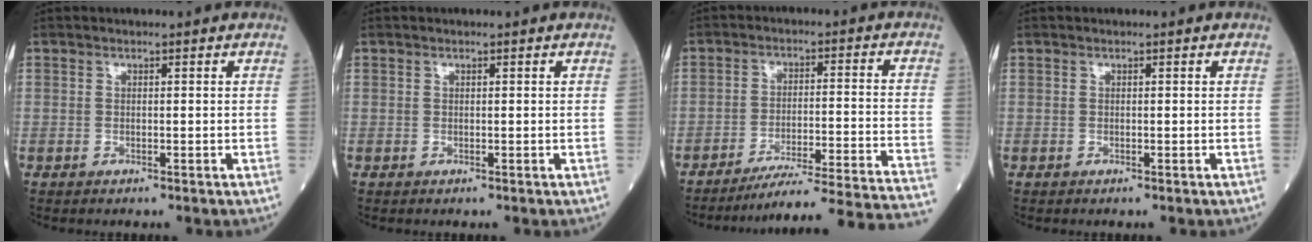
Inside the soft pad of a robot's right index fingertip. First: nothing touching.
{"total": 0.0}
{"total": 22.3, "force": [-20.7, -2.4, 7.9], "torque": [-0.050, -0.021, -0.276]}
{"total": 0.0}